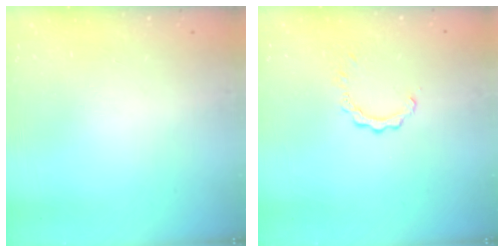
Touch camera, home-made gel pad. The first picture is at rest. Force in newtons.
{"total": 2.1, "press": 2.1, "slide": 0.1}